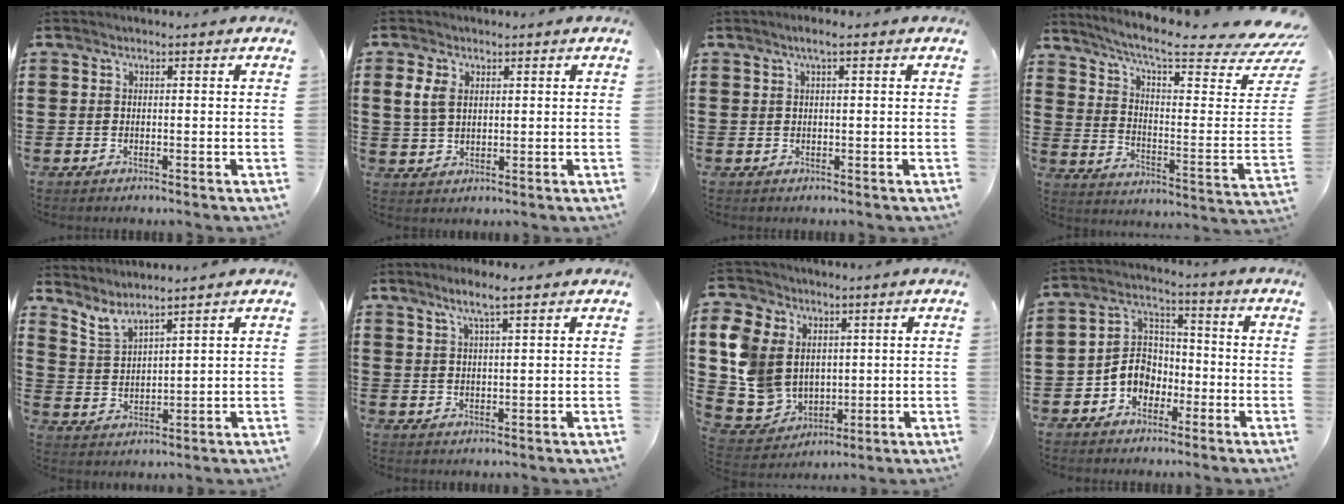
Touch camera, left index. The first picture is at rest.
{"total": 3.9, "force": [1.4, 2.7, 2.5], "torque": [-0.065, 0.009, 0.022]}
{"total": 1.7, "force": [0.7, 0.1, 1.5], "torque": [-0.029, 0.002, 0.012]}
{"total": 8.5, "force": [7.1, 0.1, 4.6], "torque": [-0.105, -0.064, 0.114]}
{"total": 4.2, "force": [3.9, 0.4, 1.7], "torque": [-0.046, -0.017, 0.069]}
{"total": 3.6, "force": [2.3, 0.3, 2.8], "torque": [-0.058, 0.005, 0.039]}
{"total": 10.6, "force": [2.2, 9.2, 4.7], "torque": [-0.157, 0.009, 0.048]}
{"total": 5.8, "force": [-2.5, 4.2, 3.2], "torque": [-0.082, 0.011, -0.055]}